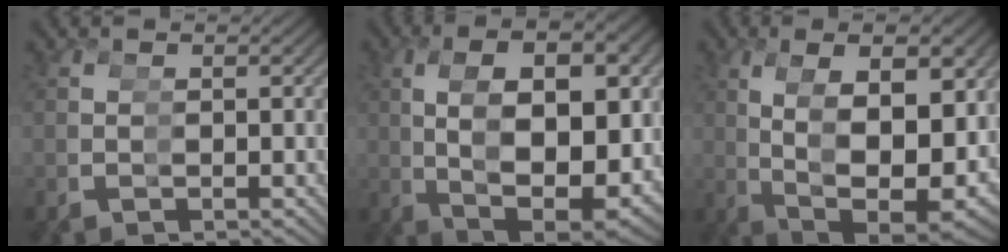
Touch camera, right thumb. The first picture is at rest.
{"total": 9.2, "force": [0.1, 4.7, 7.9], "torque": [-0.162, 0.002, 0.014]}
{"total": 11.1, "force": [-0.6, 6.3, 9.2], "torque": [-0.180, -0.009, 0.008]}